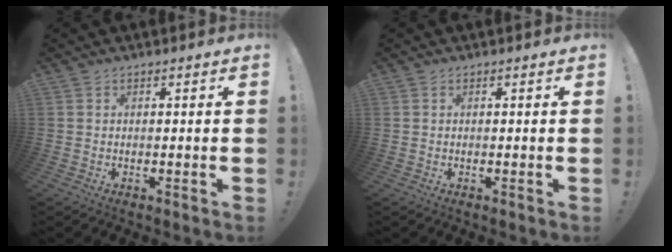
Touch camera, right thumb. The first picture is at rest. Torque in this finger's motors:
{"motor_torque": [-0.01, -0.20, -0.07, 0.18, -0.04]}